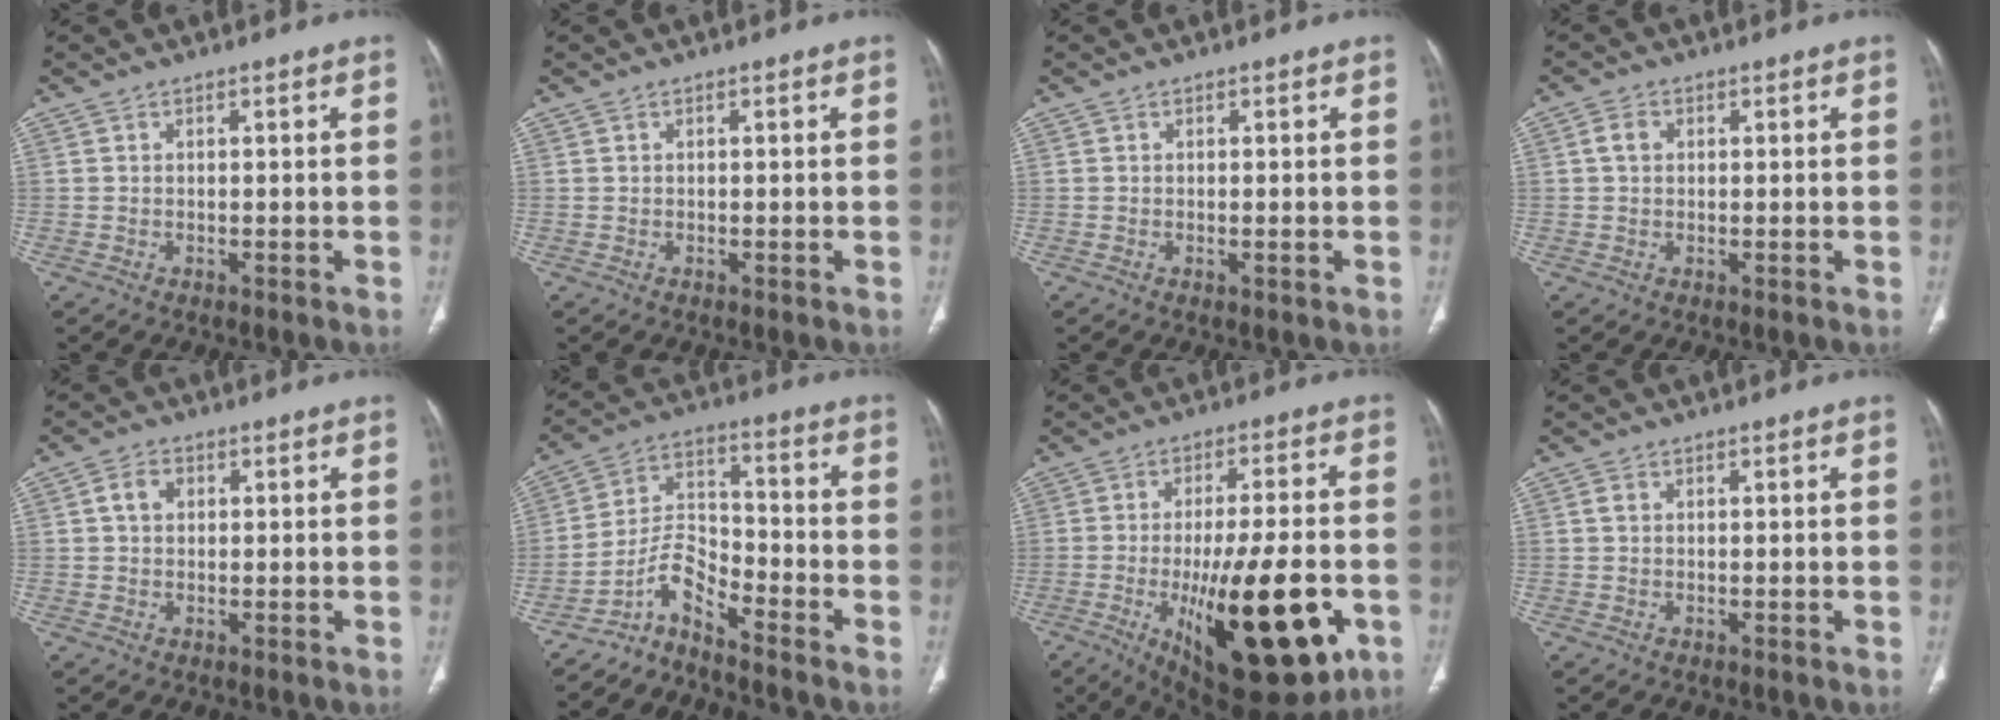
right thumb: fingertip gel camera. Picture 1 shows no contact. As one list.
[{"total": 0.0}, {"total": 0.6, "force": [-0.1, 0.1, 0.6], "torque": [-0.012, -0.003, -0.002]}, {"total": 2.2, "force": [0.5, 1.7, 1.3], "torque": [-0.025, 0.006, 0.007]}, {"total": 3.0, "force": [0.6, 2.3, 1.8], "torque": [-0.030, 0.009, 0.009]}, {"total": 7.0, "force": [-5.9, 2.1, 3.1], "torque": [-0.059, 0.072, -0.123]}, {"total": 24.3, "force": [-7.5, 8.4, 21.6], "torque": [-0.305, 0.000, -0.092]}, {"total": 0.7, "force": [0.2, 0.6, 0.4], "torque": [-0.008, 0.003, 0.001]}]